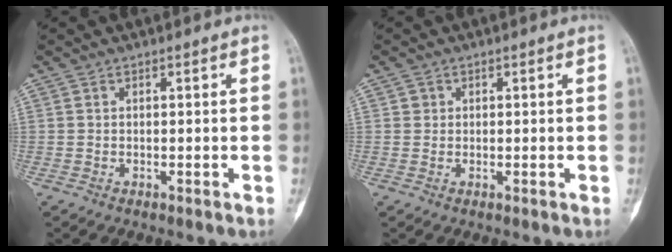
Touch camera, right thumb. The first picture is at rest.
{"total": 0.9, "force": [0.3, 0.9, 0.1], "torque": [0.008, 0.002, 0.003]}